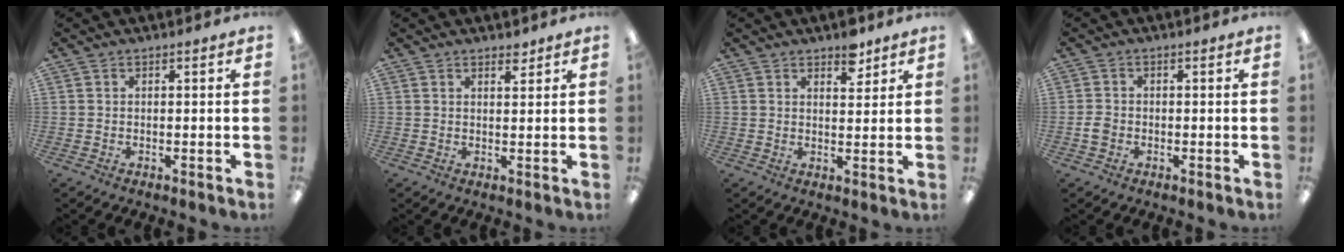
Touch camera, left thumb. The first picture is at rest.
{"total": 2.5, "force": [2.1, 0.8, 1.0], "torque": [-0.007, -0.011, 0.035]}
{"total": 5.6, "force": [4.1, 2.5, 2.8], "torque": [-0.016, -0.026, 0.065]}
{"total": 2.4, "force": [-0.6, 1.9, 1.3], "torque": [-0.023, 0.005, -0.012]}